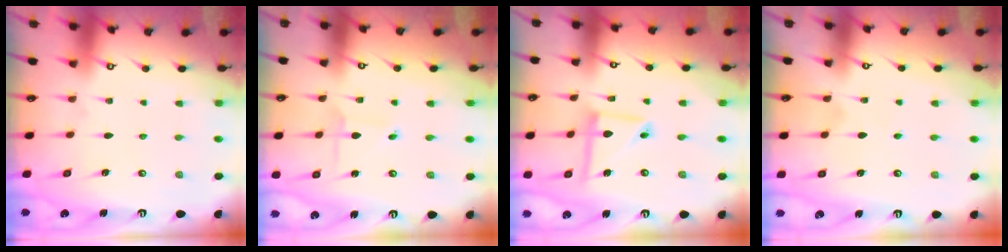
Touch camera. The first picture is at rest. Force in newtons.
{"total": 2.3, "press": 2.3, "slide": 0.2}
{"total": 10.0, "press": 9.9, "slide": 0.8}
{"total": 3.3, "press": 3.3, "slide": 0.5}